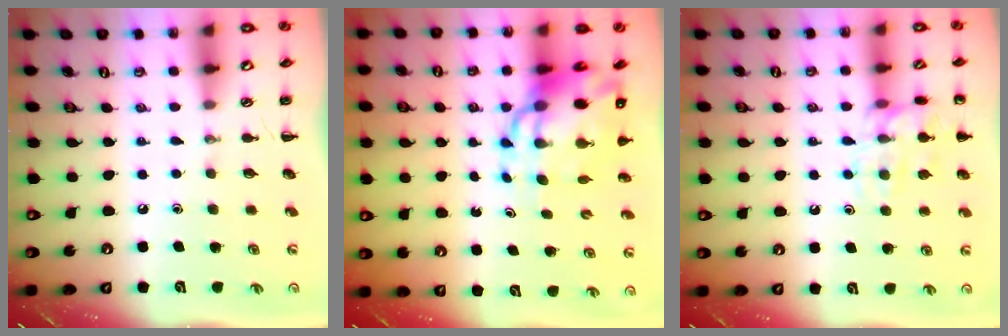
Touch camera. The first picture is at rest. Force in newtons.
{"total": 12.7, "press": 12.3, "slide": 3.5}
{"total": 13.7, "press": 13.7, "slide": 0.8}